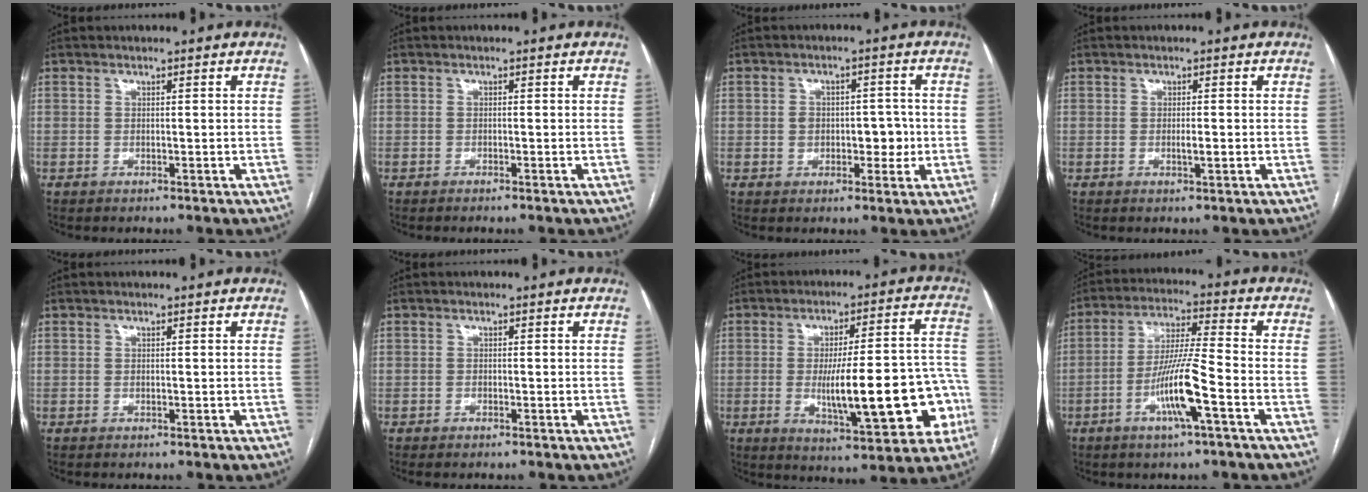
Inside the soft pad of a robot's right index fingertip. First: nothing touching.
{"total": 1.0, "force": [-0.8, -0.1, 0.5], "torque": [-0.009, 0.000, -0.012]}
{"total": 5.3, "force": [-0.6, 3.5, 4.0], "torque": [-0.046, 0.017, -0.002]}
{"total": 1.6, "force": [-0.3, 0.2, 1.6], "torque": [-0.029, -0.002, -0.004]}
{"total": 0.0}
{"total": 0.6, "force": [-0.5, 0.1, 0.3], "torque": [-0.008, -0.002, -0.006]}
{"total": 18.2, "force": [-4.1, 4.2, 17.2], "torque": [-0.211, 0.025, -0.043]}
{"total": 10.5, "force": [-4.2, 0.0, 9.7], "torque": [-0.188, -0.001, -0.080]}